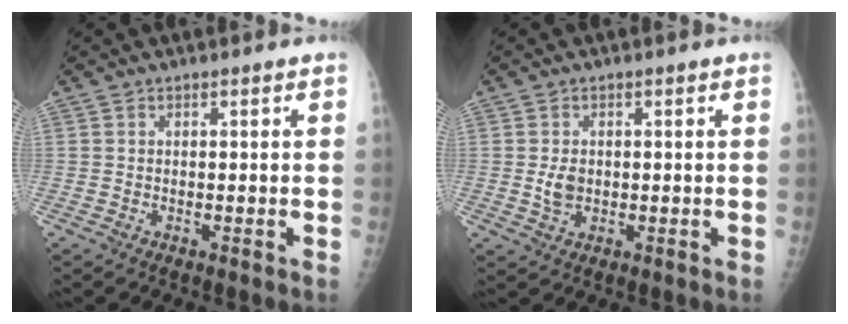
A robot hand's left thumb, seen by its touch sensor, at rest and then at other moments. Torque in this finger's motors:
{"motor_torque": [0.40, 0.25, 0.35, -0.01, 0.00]}